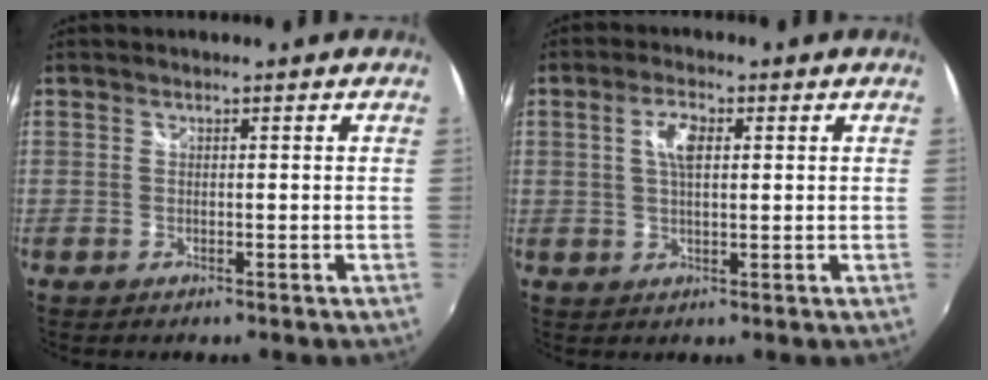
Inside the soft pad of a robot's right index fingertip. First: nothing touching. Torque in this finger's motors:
{"motor_torque": [0.19, -0.06, 0.30, 0.08]}